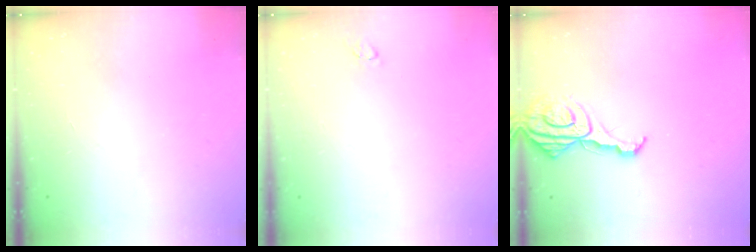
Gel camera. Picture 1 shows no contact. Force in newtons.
{"total": 3.1, "press": 3.1, "slide": 0.2}
{"total": 11.1, "press": 11.1, "slide": 1.1}